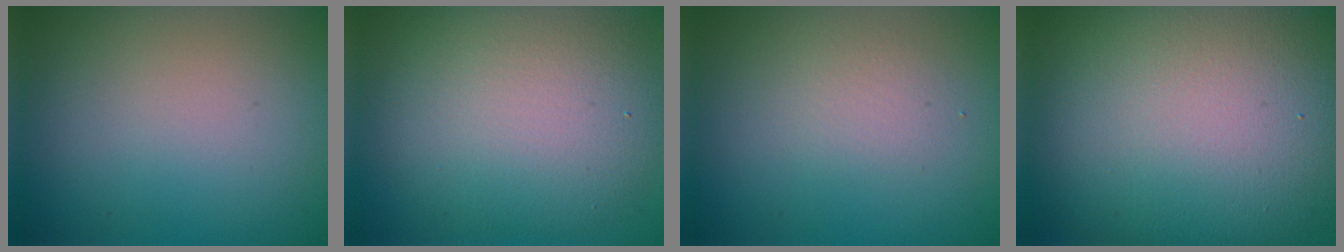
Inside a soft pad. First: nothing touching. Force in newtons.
{"total": 9.0, "press": 9.0, "slide": 0.5}
{"total": 1.4, "press": 1.4, "slide": 0.1}
{"total": 16.4, "press": 16.4, "slide": 1.5}